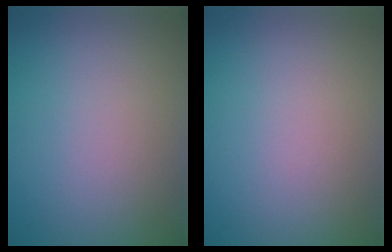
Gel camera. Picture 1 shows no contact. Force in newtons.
{"total": 0.0}